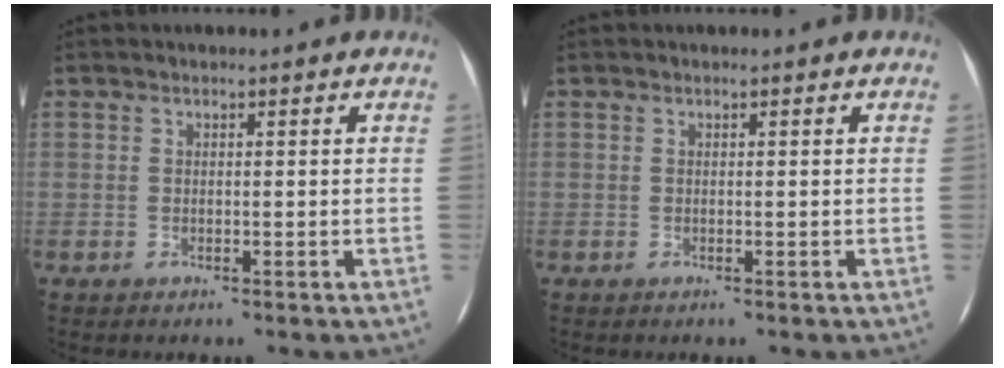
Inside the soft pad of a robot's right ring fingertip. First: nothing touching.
{"total": 0.0}